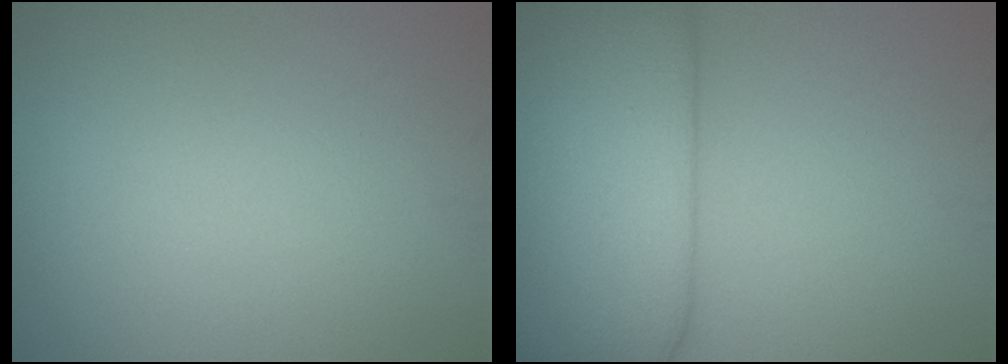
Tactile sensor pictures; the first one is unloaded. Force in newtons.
{"total": 11.6, "press": 11.6, "slide": 0.6}